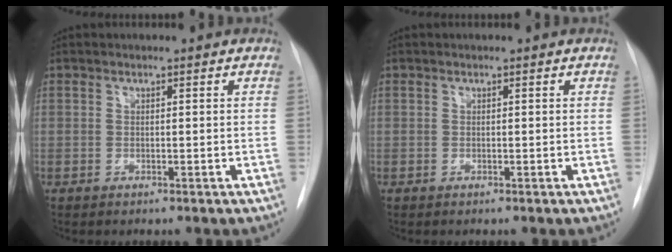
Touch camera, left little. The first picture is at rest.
{"total": 0.0}